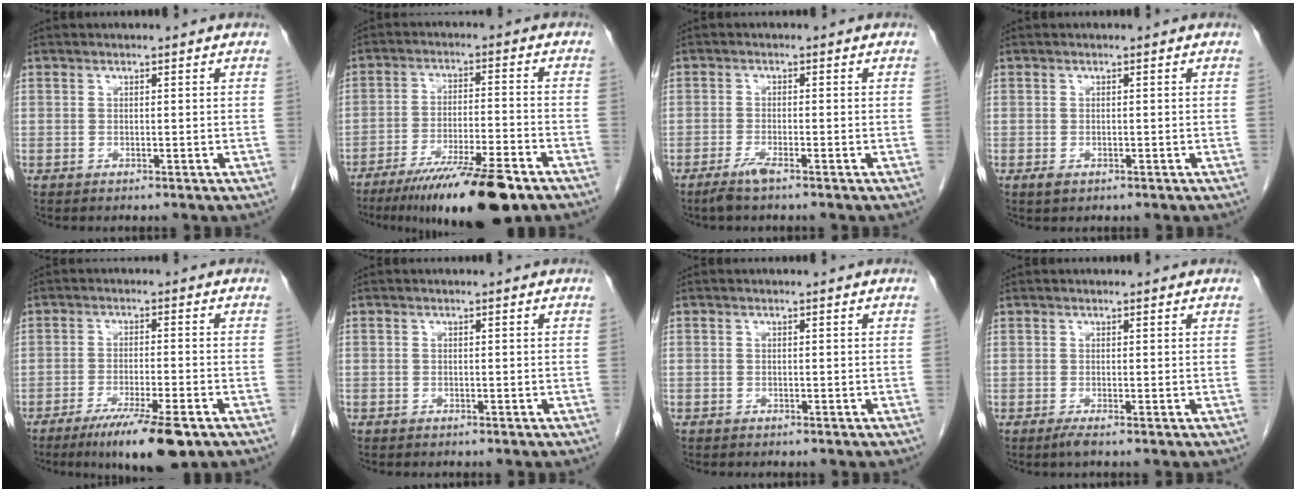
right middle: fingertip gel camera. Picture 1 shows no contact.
{"total": 15.2, "force": [-11.0, 1.1, 10.5], "torque": [-0.160, -0.032, -0.180]}
{"total": 2.3, "force": [-1.8, -0.1, 1.5], "torque": [-0.039, -0.005, -0.037]}
{"total": 0.9, "force": [-0.4, 0.5, 0.5], "torque": [-0.007, -0.002, -0.004]}
{"total": 10.5, "force": [-6.9, 0.9, 7.8], "torque": [-0.124, -0.023, -0.106]}
{"total": 0.9, "force": [-0.7, 0.6, 0.1], "torque": [-0.008, 0.003, -0.014]}
{"total": 1.0, "force": [-0.8, 0.6, 0.1], "torque": [-0.007, 0.003, -0.014]}
{"total": 1.2, "force": [-0.8, -0.2, 0.8], "torque": [-0.019, -0.005, -0.018]}